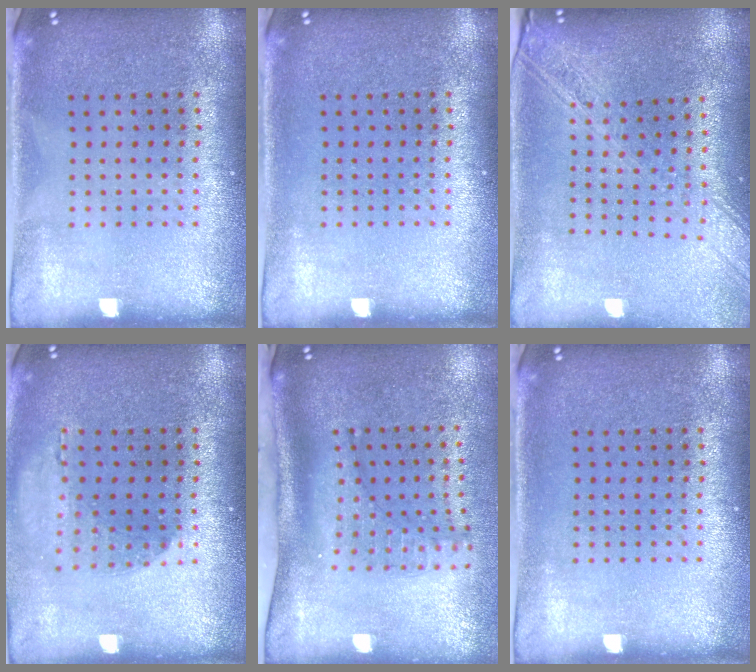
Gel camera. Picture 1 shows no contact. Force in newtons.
{"total": 0.0}
{"total": 2.2, "press": 1.9, "slide": 1.2}
{"total": 1.2, "press": 1.2, "slide": 0.0}
{"total": 1.8, "press": 1.4, "slide": 1.1}
{"total": 0.0}